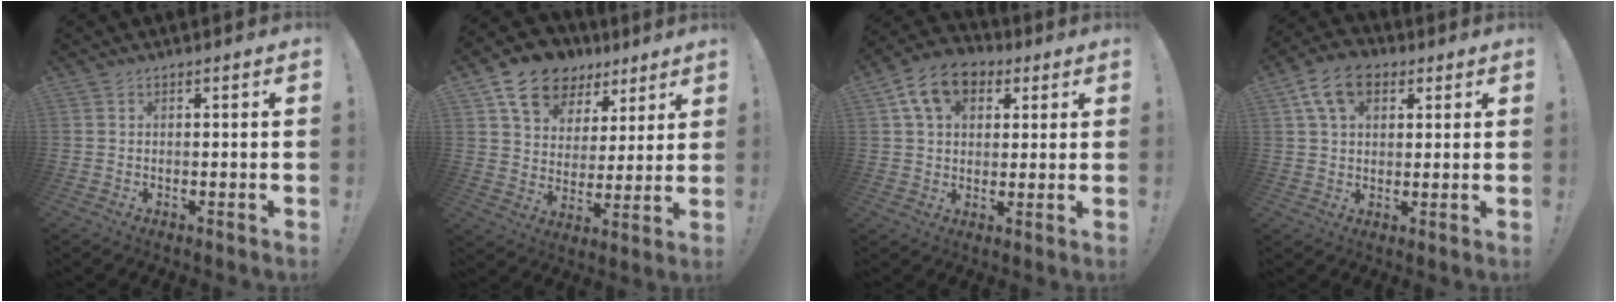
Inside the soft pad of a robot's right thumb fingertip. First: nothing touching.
{"total": 14.2, "force": [9.1, 9.4, 5.6], "torque": [-0.093, -0.051, 0.170]}
{"total": 12.0, "force": [5.0, 8.3, 7.0], "torque": [-0.118, -0.003, 0.096]}
{"total": 10.6, "force": [4.5, 6.7, 6.9], "torque": [-0.124, 0.007, 0.088]}